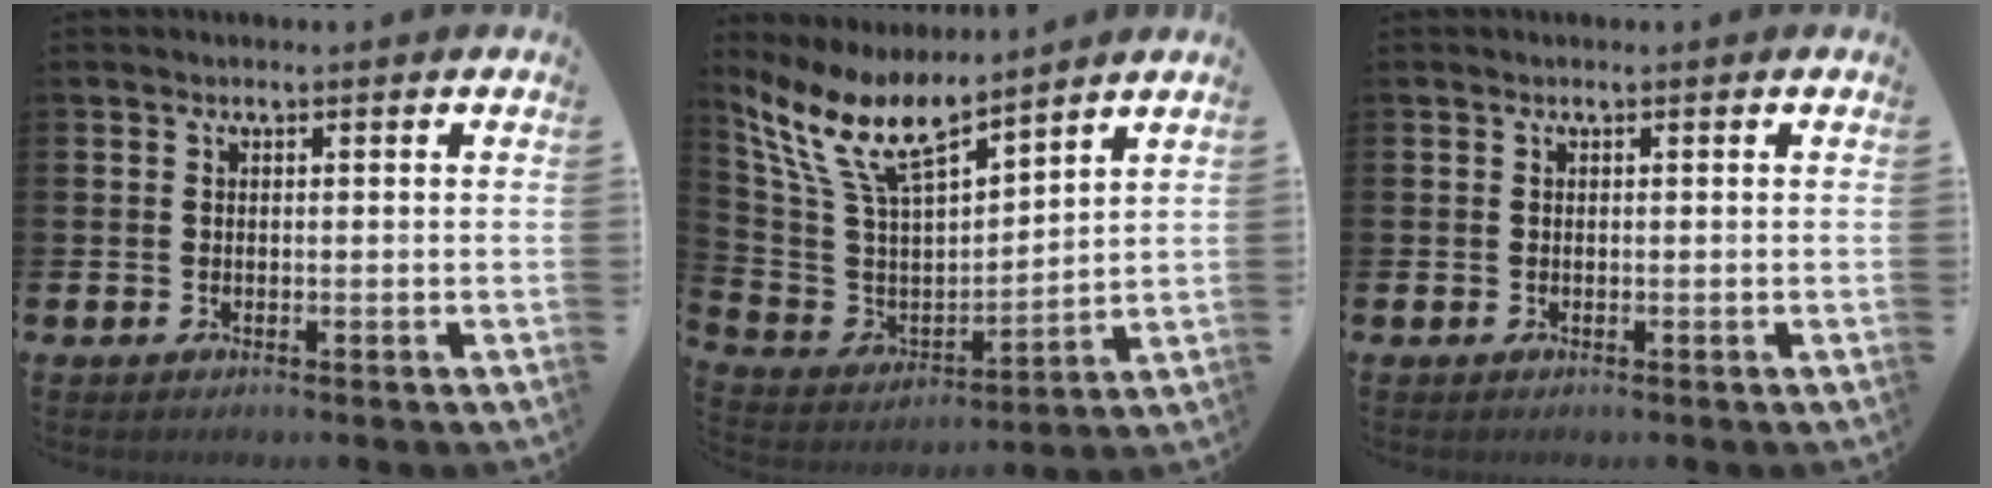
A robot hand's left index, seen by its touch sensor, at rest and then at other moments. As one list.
[{"total": 10.7, "force": [8.6, 3.2, 5.6], "torque": [-0.153, -0.051, 0.152]}, {"total": 0.0}]